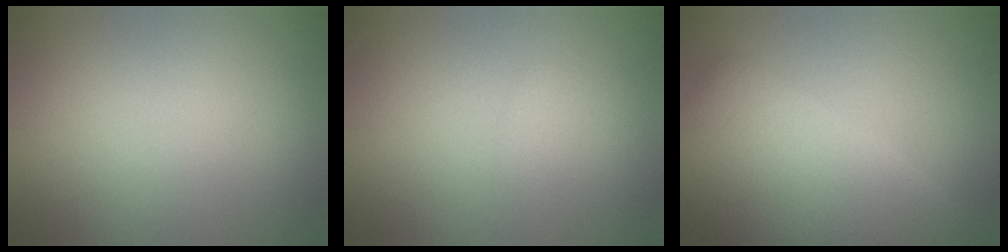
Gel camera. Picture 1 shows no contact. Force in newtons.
{"total": 1.0, "press": 1.0, "slide": 0.1}
{"total": 9.1, "press": 9.1, "slide": 0.0}